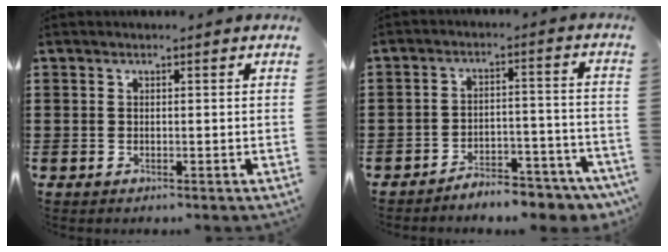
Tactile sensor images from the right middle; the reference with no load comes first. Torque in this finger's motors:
{"motor_torque": [1.61, -0.52, 0.25, 0.11]}